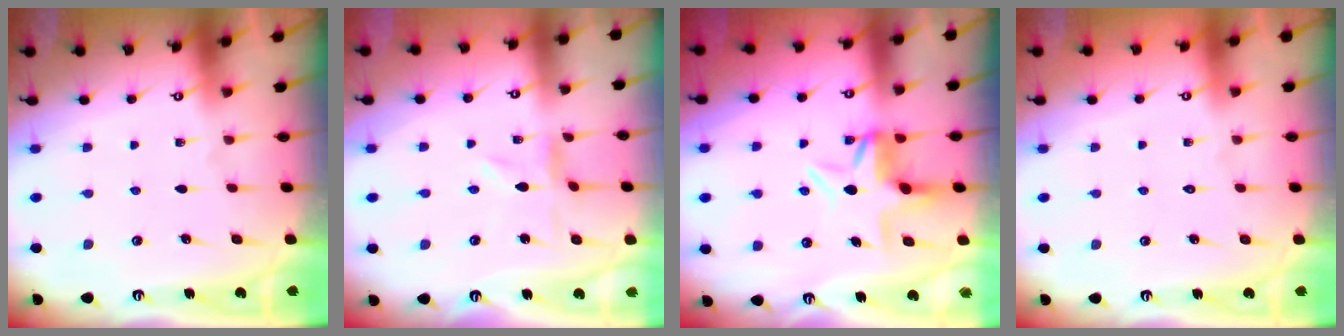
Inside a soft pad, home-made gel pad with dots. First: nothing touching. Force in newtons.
{"total": 0.0}
{"total": 5.9, "press": 5.9, "slide": 0.7}
{"total": 1.6, "press": 1.6, "slide": 0.1}